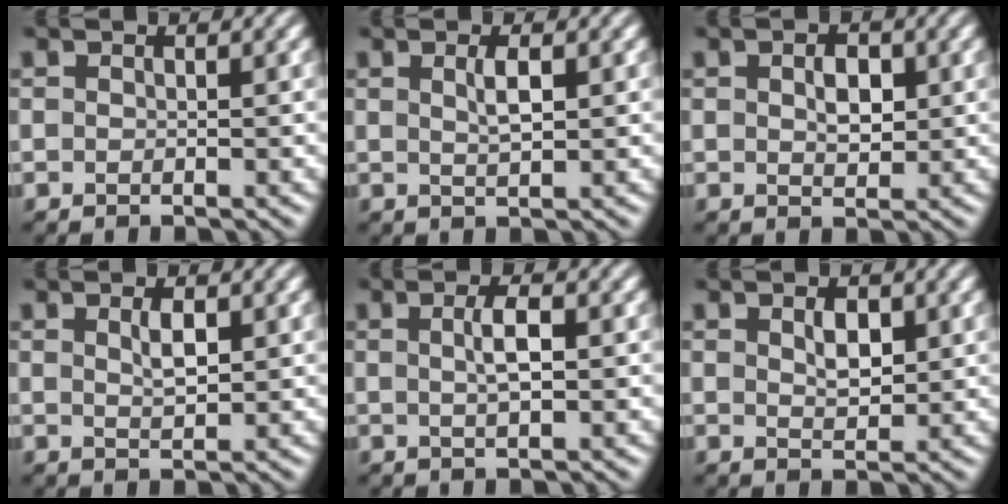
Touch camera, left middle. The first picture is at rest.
{"total": 1.8, "force": [0.7, 0.4, 1.7], "torque": [-0.031, 0.002, 0.012]}
{"total": 2.4, "force": [0.5, 1.4, 1.9], "torque": [-0.032, 0.001, 0.008]}
{"total": 1.8, "force": [0.7, 0.6, 1.6], "torque": [-0.031, 0.000, 0.015]}
{"total": 2.3, "force": [0.4, 0.5, 2.2], "torque": [-0.041, 0.007, 0.005]}
{"total": 2.1, "force": [0.8, 1.0, 1.6], "torque": [-0.030, 0.000, 0.015]}